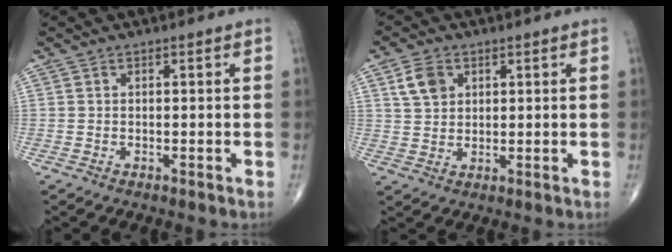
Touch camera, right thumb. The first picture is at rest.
{"total": 5.3, "force": [2.2, 3.8, 2.9], "torque": [-0.041, -0.004, 0.043]}